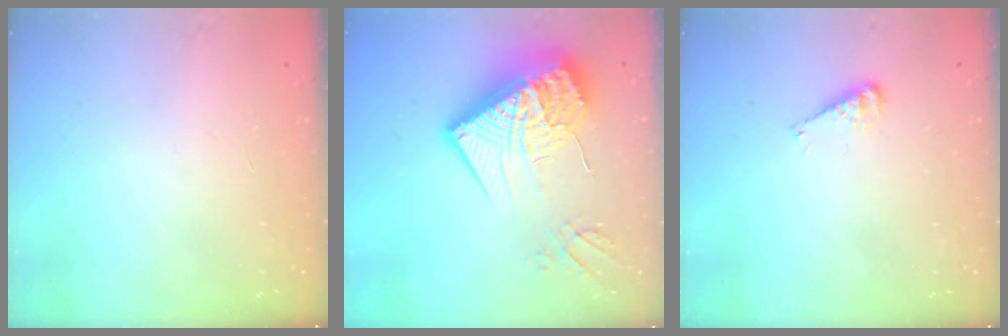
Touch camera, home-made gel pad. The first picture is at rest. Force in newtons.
{"total": 23.9, "press": 23.8, "slide": 2.2}
{"total": 4.8, "press": 4.7, "slide": 0.5}